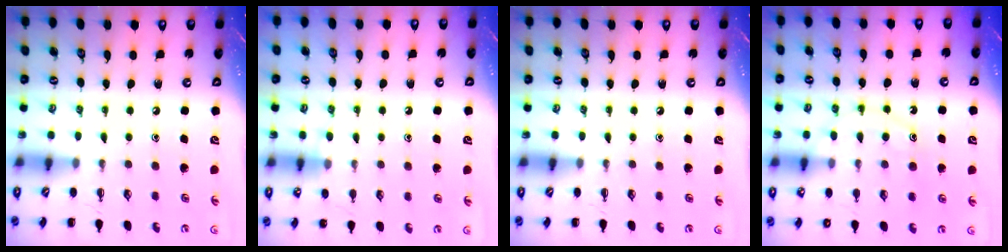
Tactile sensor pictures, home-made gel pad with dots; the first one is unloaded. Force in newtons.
{"total": 7.8, "press": 7.4, "slide": 2.3}
{"total": 0.0}
{"total": 11.9, "press": 11.9, "slide": 0.8}